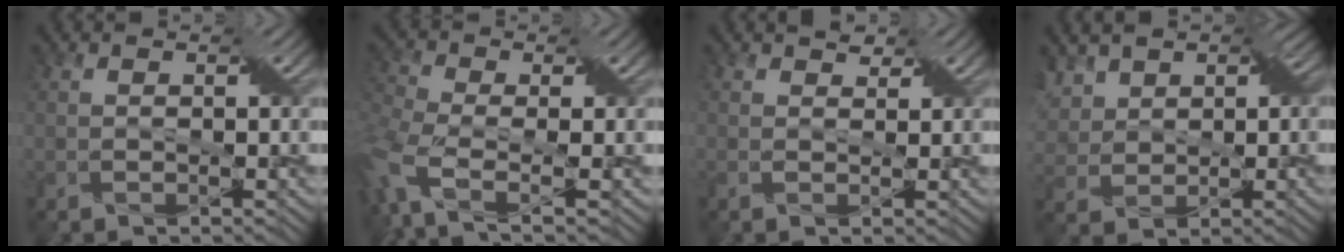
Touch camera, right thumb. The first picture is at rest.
{"total": 9.4, "force": [-3.1, 4.6, 7.6], "torque": [-0.213, -0.017, -0.069]}
{"total": 1.9, "force": [1.2, 1.1, 0.9], "torque": [-0.020, 0.001, 0.019]}
{"total": 6.9, "force": [2.8, 4.9, 4.0], "torque": [-0.108, 0.014, 0.047]}